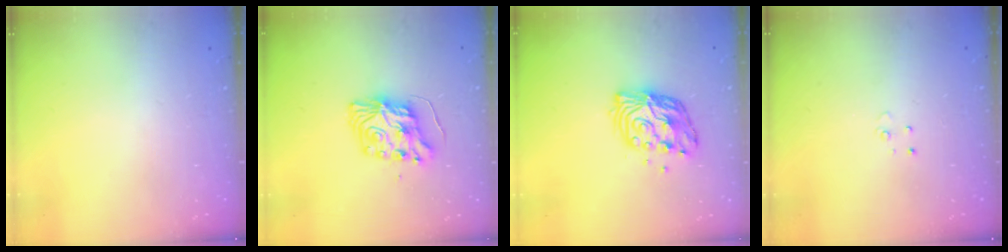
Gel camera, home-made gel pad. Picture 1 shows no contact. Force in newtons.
{"total": 8.5, "press": 8.5, "slide": 0.6}
{"total": 11.1, "press": 11.1, "slide": 1.1}
{"total": 3.0, "press": 2.9, "slide": 0.3}